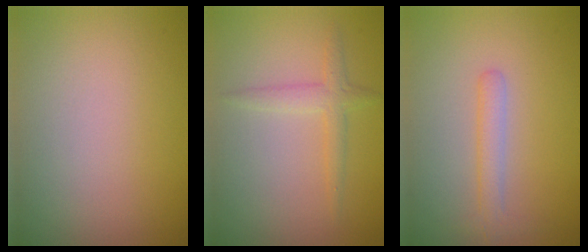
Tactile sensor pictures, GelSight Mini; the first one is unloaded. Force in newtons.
{"total": 1.8, "press": 1.7, "slide": 0.1}
{"total": 1.8, "press": 1.8, "slide": 0.1}